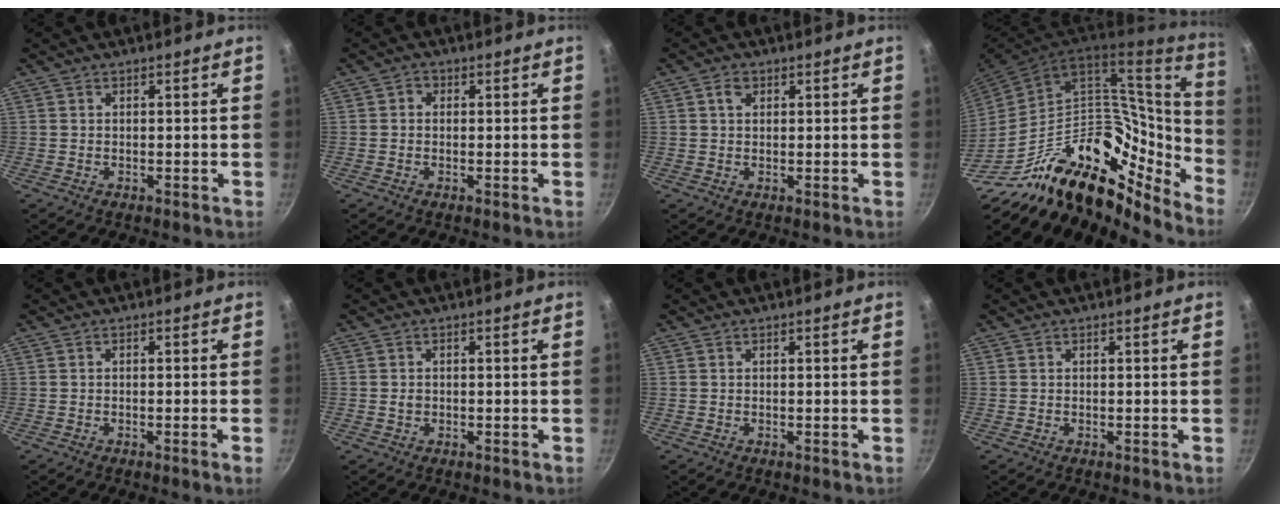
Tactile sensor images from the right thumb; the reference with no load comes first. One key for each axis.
{"total": 1.4, "fx": 0.2, "fy": 1.3, "fz": 0.5, "tx": -0.005, "ty": 0.005, "tz": 0.000}
{"total": 2.1, "fx": 1.0, "fy": 1.5, "fz": 1.1, "tx": -0.012, "ty": -0.002, "tz": 0.014}
{"total": 28.7, "fx": -17.3, "fy": 15.0, "fz": 17.2, "tx": -0.204, "ty": 0.103, "tz": -0.301}
{"total": 1.3, "fx": -0.6, "fy": -0.3, "fz": 1.1, "tx": -0.027, "ty": 0.003, "tz": -0.009}
{"total": 1.0, "fx": 0.0, "fy": 1.0, "fz": 0.3, "tx": -0.001, "ty": 0.001, "tz": 0.002}
{"total": 0.0}
{"total": 0.0}